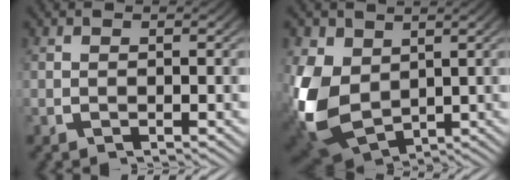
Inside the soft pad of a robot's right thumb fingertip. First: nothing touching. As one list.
[{"total": 12.2, "force": [-1.7, 9.3, 7.8], "torque": [-0.229, -0.072, 0.011]}]